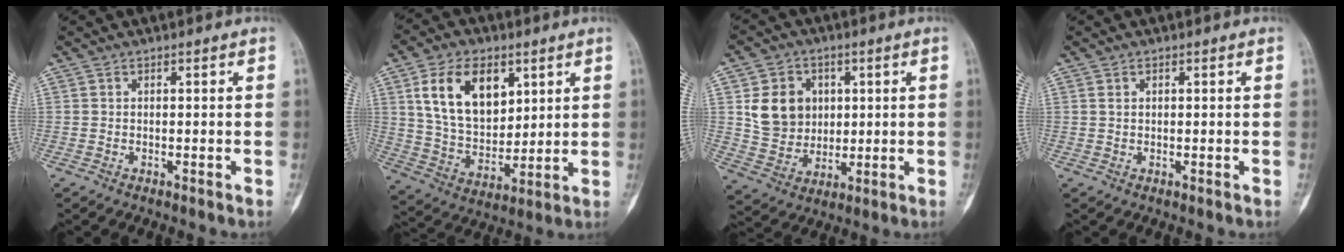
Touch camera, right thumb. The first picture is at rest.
{"total": 16.1, "force": [6.3, 10.0, 10.9], "torque": [-0.164, -0.026, 0.128]}
{"total": 11.2, "force": [2.5, 9.6, 5.3], "torque": [-0.054, -0.007, 0.055]}
{"total": 1.0, "force": [0.5, 0.6, 0.6], "torque": [-0.012, 0.001, 0.010]}